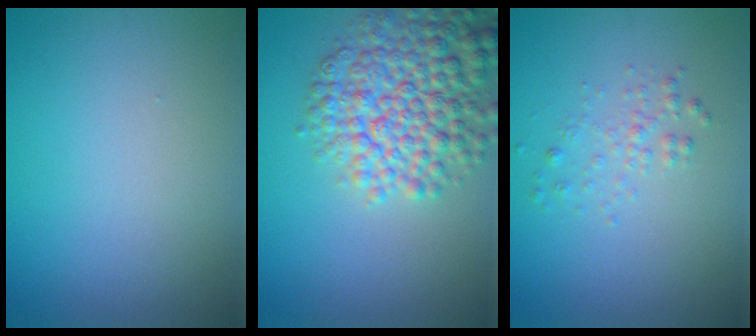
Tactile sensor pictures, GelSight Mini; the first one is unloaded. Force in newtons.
{"total": 7.2, "press": 7.2, "slide": 0.3}
{"total": 1.3, "press": 1.3, "slide": 0.1}